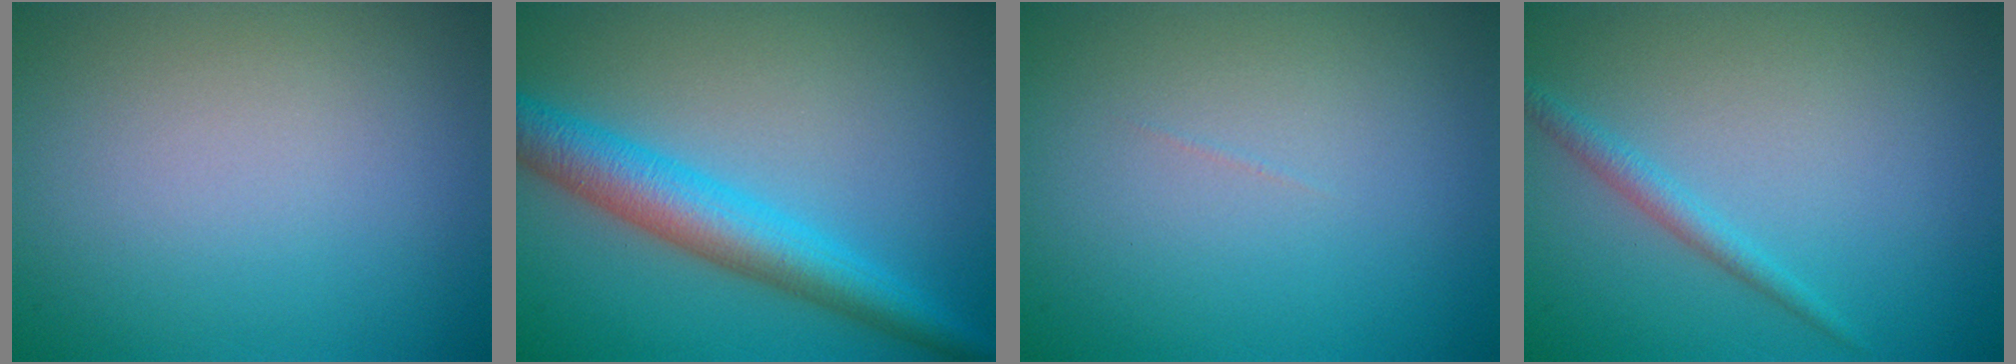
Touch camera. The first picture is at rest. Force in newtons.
{"total": 5.5, "press": 5.5, "slide": 0.1}
{"total": 0.0}
{"total": 1.5, "press": 1.5, "slide": 0.1}